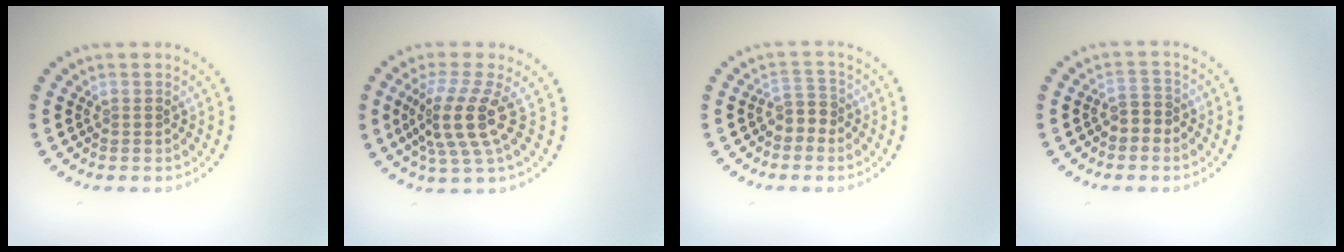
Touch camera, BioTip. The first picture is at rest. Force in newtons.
{"total": 4.4, "press": 3.3, "slide": 2.9}
{"total": 2.0, "press": 1.7, "slide": 1.1}
{"total": 1.8, "press": 1.6, "slide": 0.8}